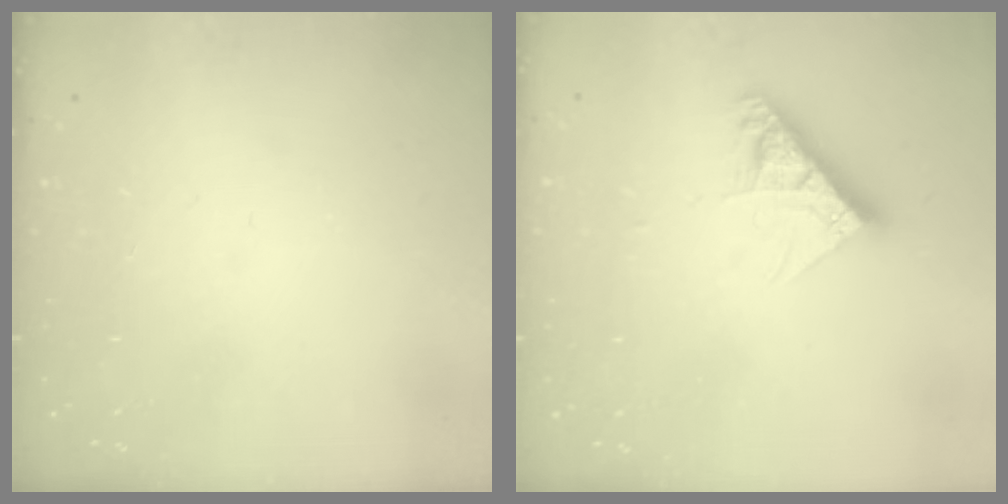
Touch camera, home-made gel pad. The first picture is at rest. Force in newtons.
{"total": 8.4, "press": 8.4, "slide": 0.3}